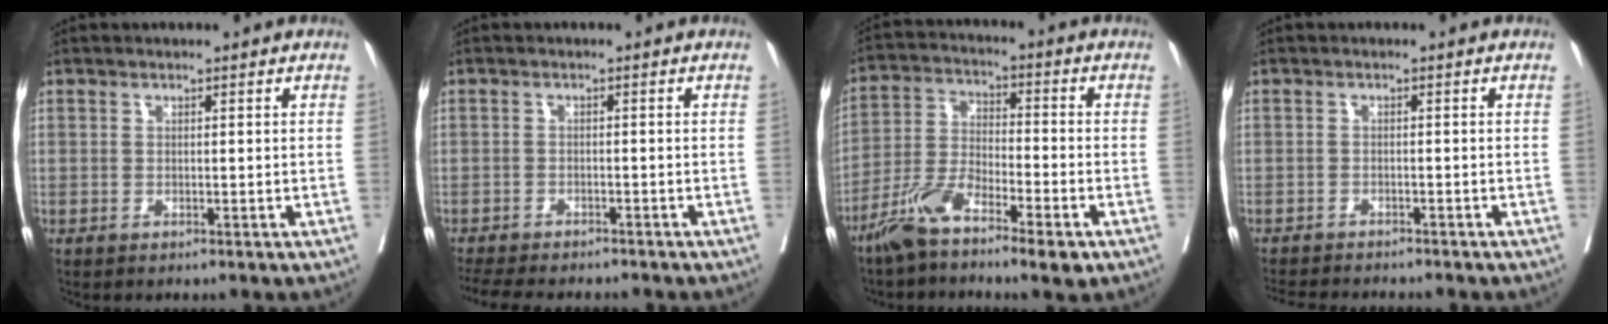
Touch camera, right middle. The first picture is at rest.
{"total": 10.7, "force": [-9.5, 2.5, 4.2], "torque": [-0.077, -0.014, -0.132]}
{"total": 9.6, "force": [-6.4, 1.9, 6.8], "torque": [-0.143, -0.005, -0.125]}
{"total": 8.3, "force": [-7.7, 1.1, 2.9], "torque": [-0.042, -0.011, -0.109]}